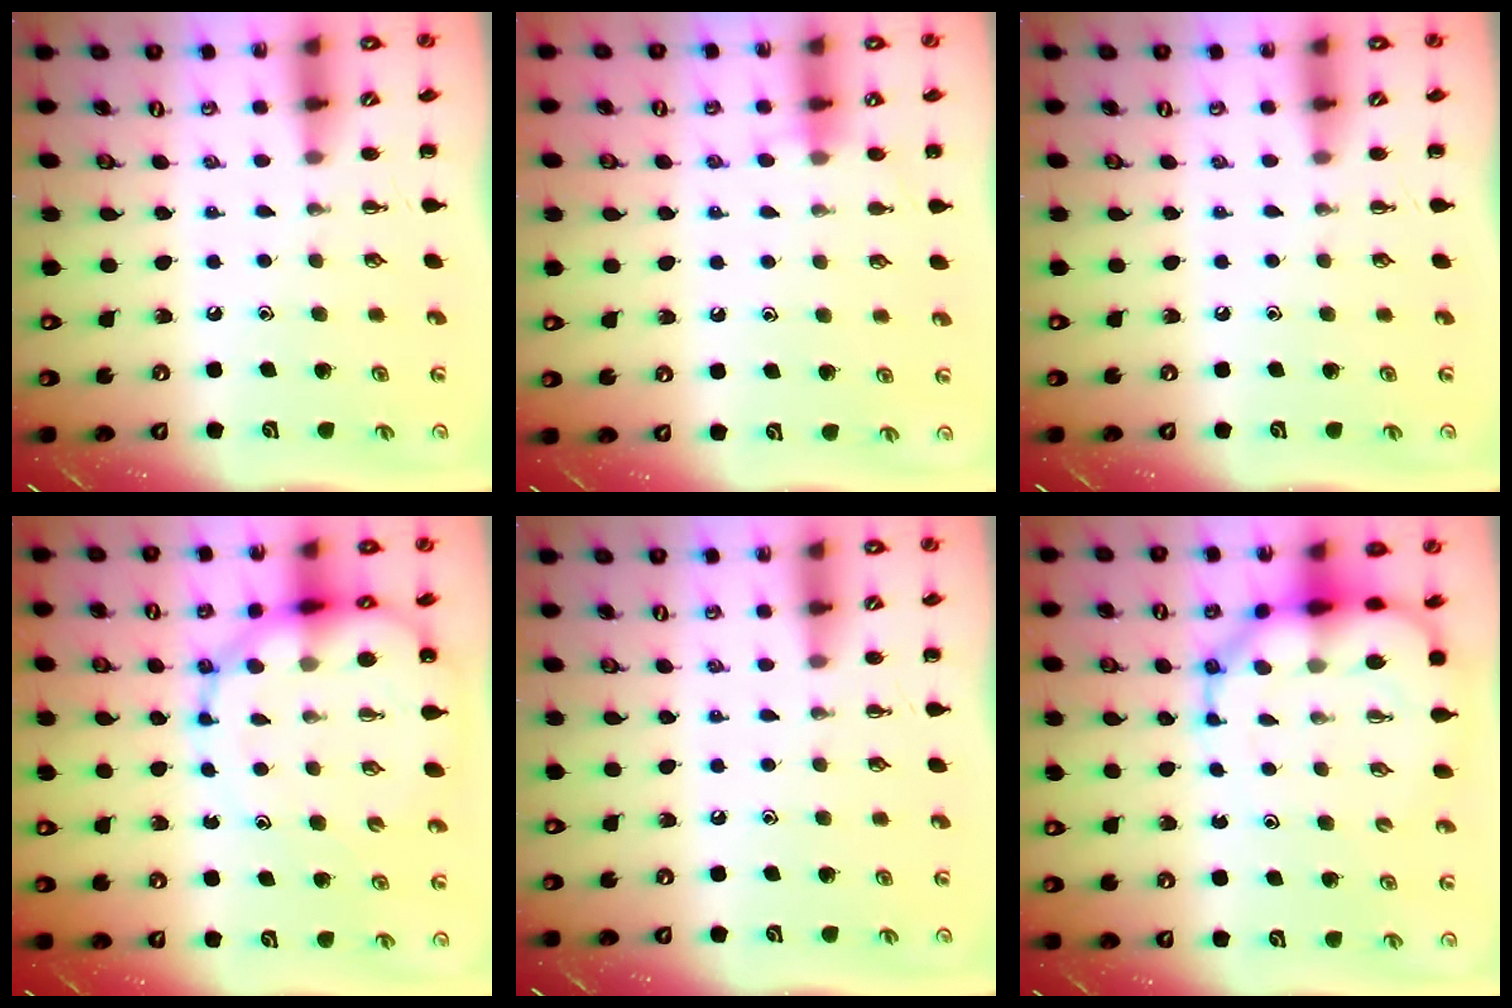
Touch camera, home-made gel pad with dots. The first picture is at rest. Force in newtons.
{"total": 6.9, "press": 6.4, "slide": 2.7}
{"total": 0.0}
{"total": 14.4, "press": 13.8, "slide": 4.2}
{"total": 0.0}
{"total": 12.5, "press": 12.0, "slide": 3.5}